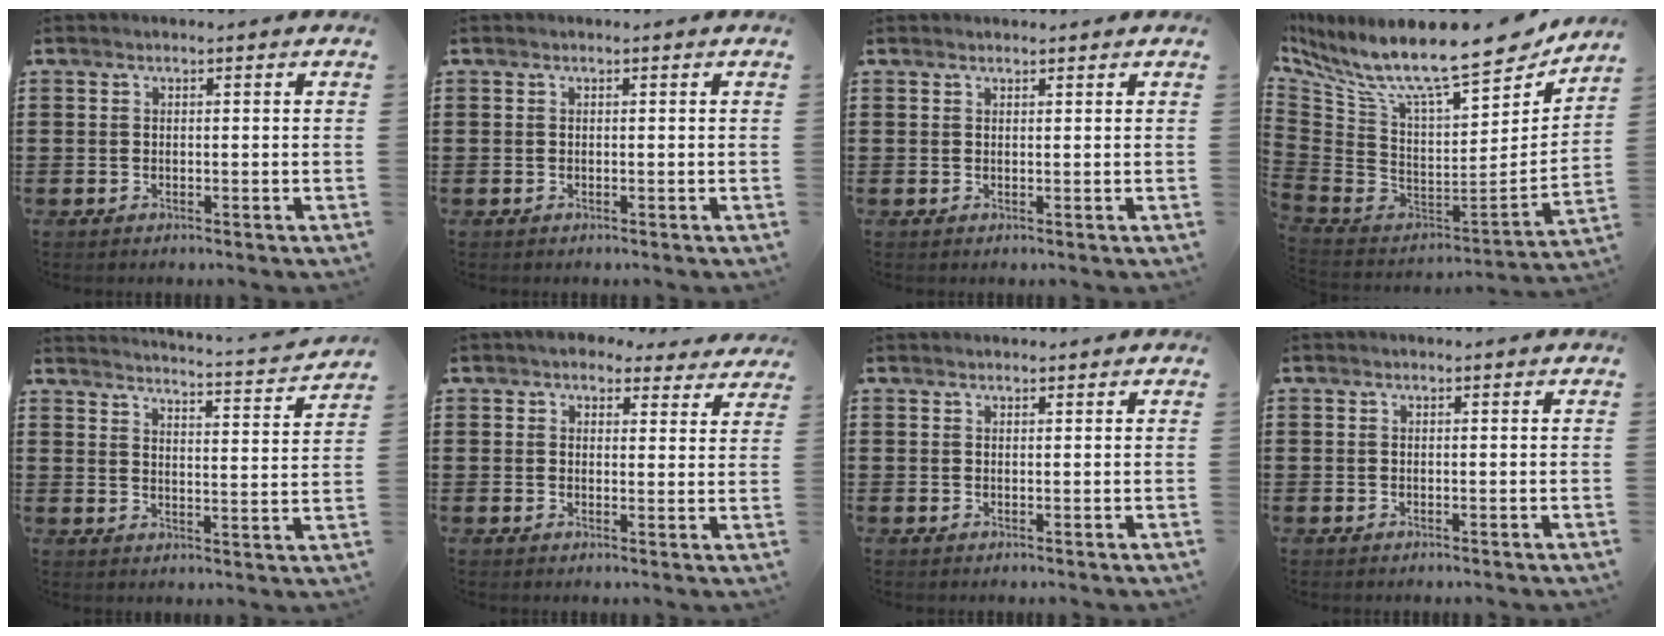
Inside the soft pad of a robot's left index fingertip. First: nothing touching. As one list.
[{"total": 0.0}, {"total": 0.8, "force": [0.8, 0.2, 0.1], "torque": [-0.003, 0.001, 0.015]}, {"total": 12.6, "force": [9.8, 2.0, 7.8], "torque": [-0.154, -0.079, 0.157]}, {"total": 2.8, "force": [2.6, -0.7, 0.7], "torque": [-0.024, -0.037, 0.032]}, {"total": 4.1, "force": [3.7, 1.6, 1.0], "torque": [-0.025, -0.008, 0.068]}, {"total": 1.0, "force": [1.0, 0.2, 0.0], "torque": [-0.002, 0.001, 0.019]}, {"total": 0.0}]